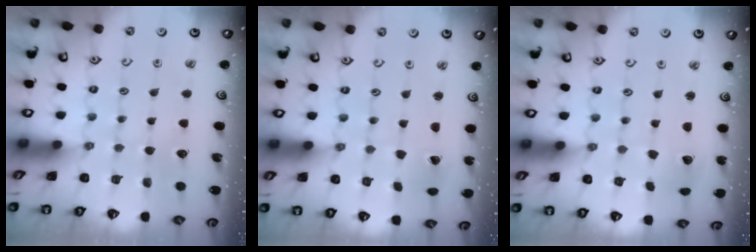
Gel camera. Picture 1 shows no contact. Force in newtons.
{"total": 1.3, "press": 1.2, "slide": 0.4}
{"total": 3.0, "press": 3.0, "slide": 0.2}